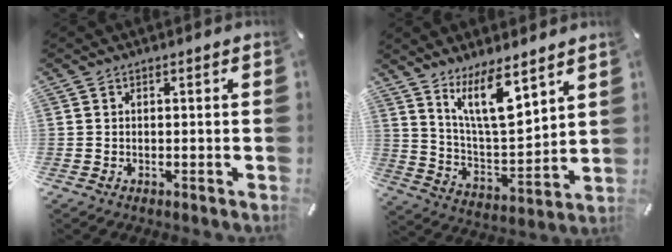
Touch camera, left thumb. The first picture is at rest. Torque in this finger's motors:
{"motor_torque": [0.27, 0.24, 1.44, -1.33, 0.14]}